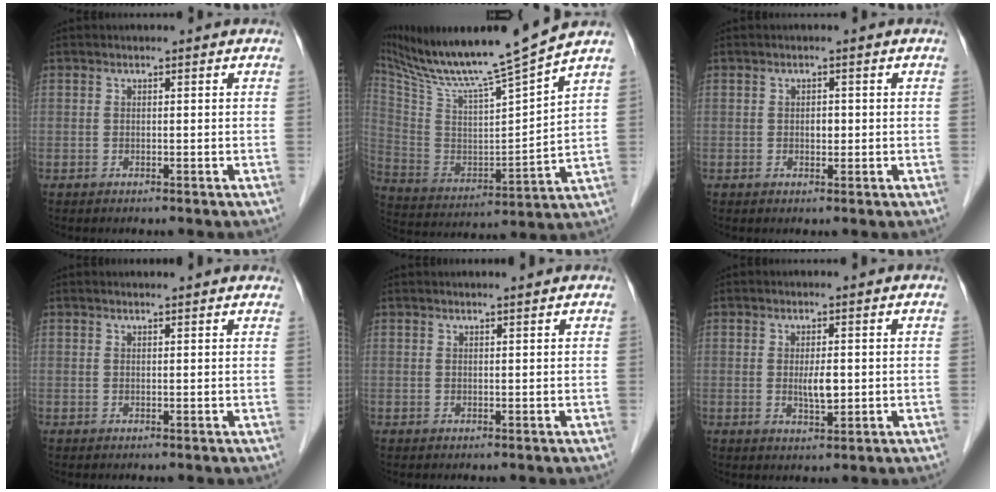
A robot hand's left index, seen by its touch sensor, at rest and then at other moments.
{"total": 17.9, "force": [15.3, -1.5, 9.3], "torque": [-0.170, -0.020, 0.270]}
{"total": 1.2, "force": [0.0, 0.8, 0.9], "torque": [-0.014, 0.002, 0.000]}
{"total": 4.1, "force": [4.0, 0.4, 1.1], "torque": [-0.016, 0.019, 0.039]}
{"total": 1.8, "force": [1.7, -0.2, 0.6], "torque": [-0.008, 0.008, 0.026]}
{"total": 2.9, "force": [0.2, 0.8, 2.7], "torque": [-0.050, -0.005, 0.004]}